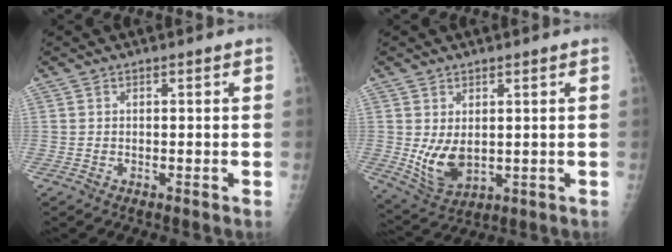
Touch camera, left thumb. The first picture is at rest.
{"total": 7.3, "force": [0.8, 4.7, 5.5], "torque": [-0.090, -0.023, 0.034]}